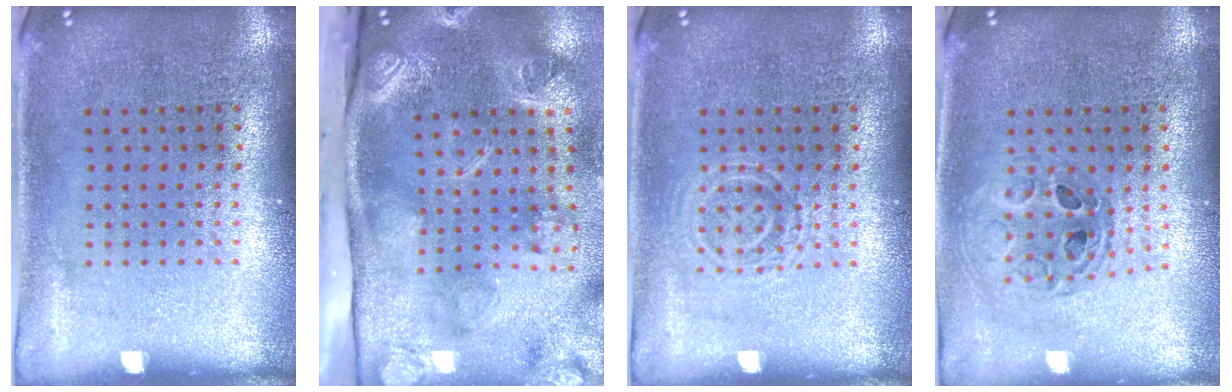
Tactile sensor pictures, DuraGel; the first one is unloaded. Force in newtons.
{"total": 4.7, "press": 3.2, "slide": 3.4}
{"total": 1.6, "press": 1.5, "slide": 0.4}
{"total": 0.7, "press": 0.7, "slide": 0.1}